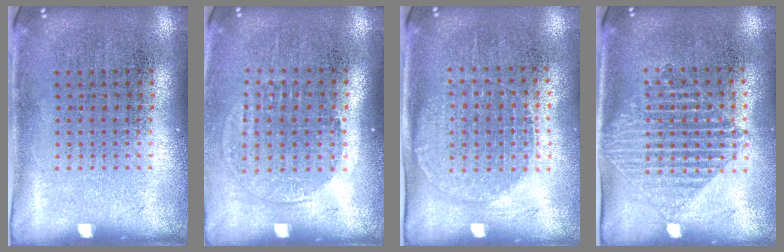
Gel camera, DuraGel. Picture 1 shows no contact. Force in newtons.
{"total": 1.3, "press": 1.2, "slide": 0.6}
{"total": 1.1, "press": 1.0, "slide": 0.5}
{"total": 1.5, "press": 1.3, "slide": 0.7}